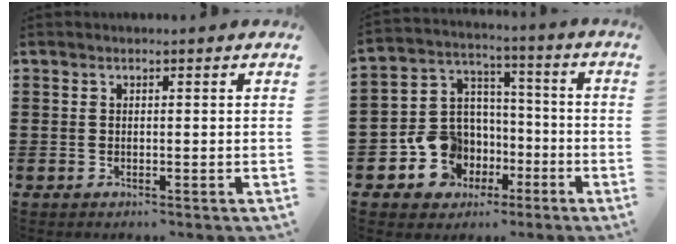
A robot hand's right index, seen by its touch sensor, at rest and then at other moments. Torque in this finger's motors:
{"motor_torque": [1.58, -0.56, 0.91, 0.15]}